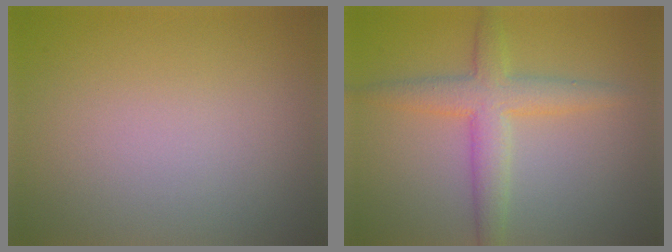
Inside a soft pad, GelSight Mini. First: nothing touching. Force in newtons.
{"total": 4.2, "press": 4.2, "slide": 0.1}